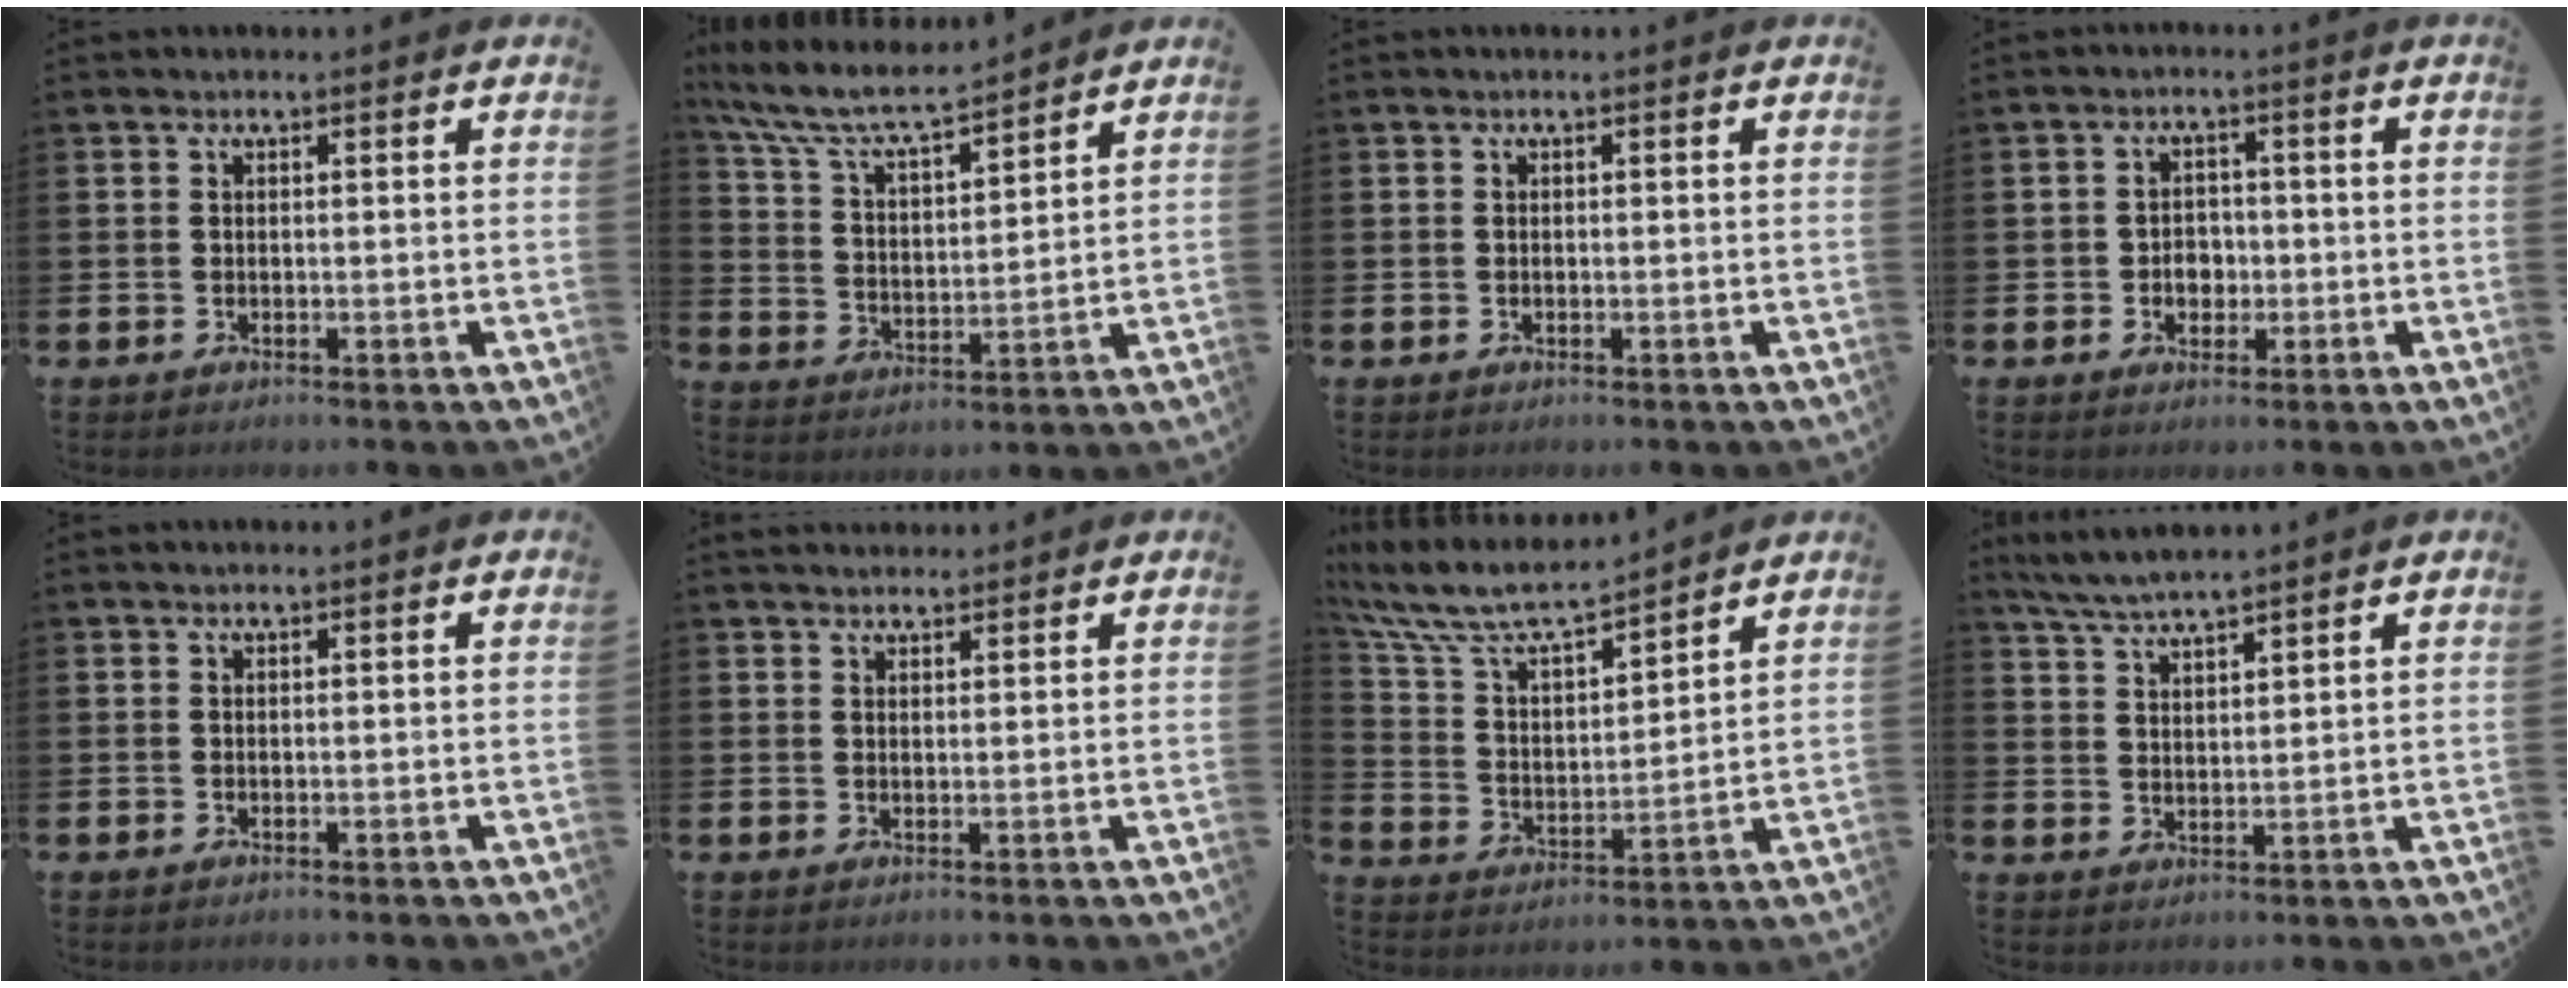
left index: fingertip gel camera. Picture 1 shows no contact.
{"total": 8.0, "force": [7.4, 0.9, 2.8], "torque": [-0.090, -0.048, 0.130]}
{"total": 0.0}
{"total": 3.0, "force": [-0.7, 2.5, 1.5], "torque": [-0.015, -0.001, -0.021]}
{"total": 0.0}
{"total": 2.0, "force": [1.9, 0.5, 0.2], "torque": [0.001, -0.005, 0.034]}
{"total": 8.9, "force": [8.2, 1.7, 2.9], "torque": [-0.101, -0.055, 0.145]}
{"total": 4.8, "force": [4.7, 0.1, 1.3], "torque": [-0.044, -0.015, 0.085]}